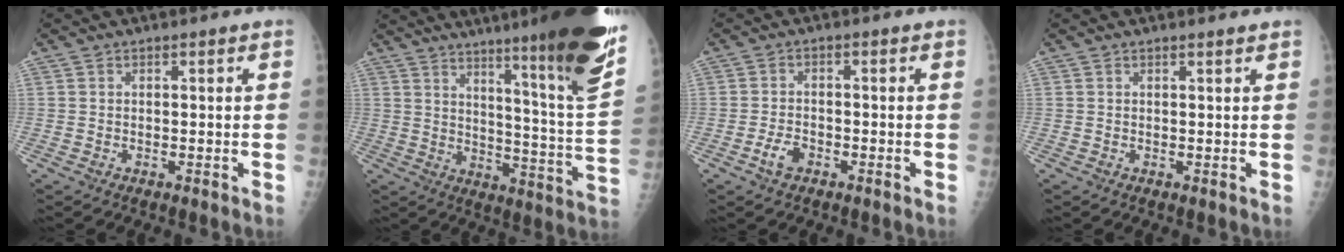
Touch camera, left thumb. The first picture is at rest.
{"total": 24.6, "force": [16.8, 0.9, 17.9], "torque": [-0.237, -0.107, 0.236]}
{"total": 3.1, "force": [-1.8, 1.9, 1.8], "torque": [-0.033, 0.010, -0.030]}
{"total": 0.6, "force": [0.6, -0.1, 0.2], "torque": [-0.006, -0.003, 0.010]}